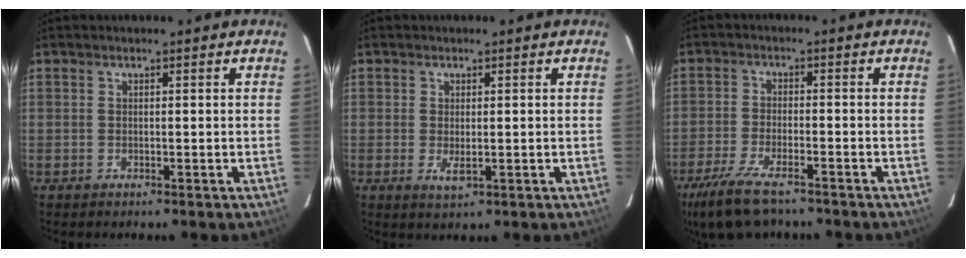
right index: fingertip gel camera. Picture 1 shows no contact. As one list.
[{"total": 2.5, "force": [-0.4, 1.1, 2.2], "torque": [-0.041, -0.008, -0.004]}, {"total": 11.4, "force": [-8.6, 3.4, 6.6], "torque": [-0.161, -0.033, -0.159]}]